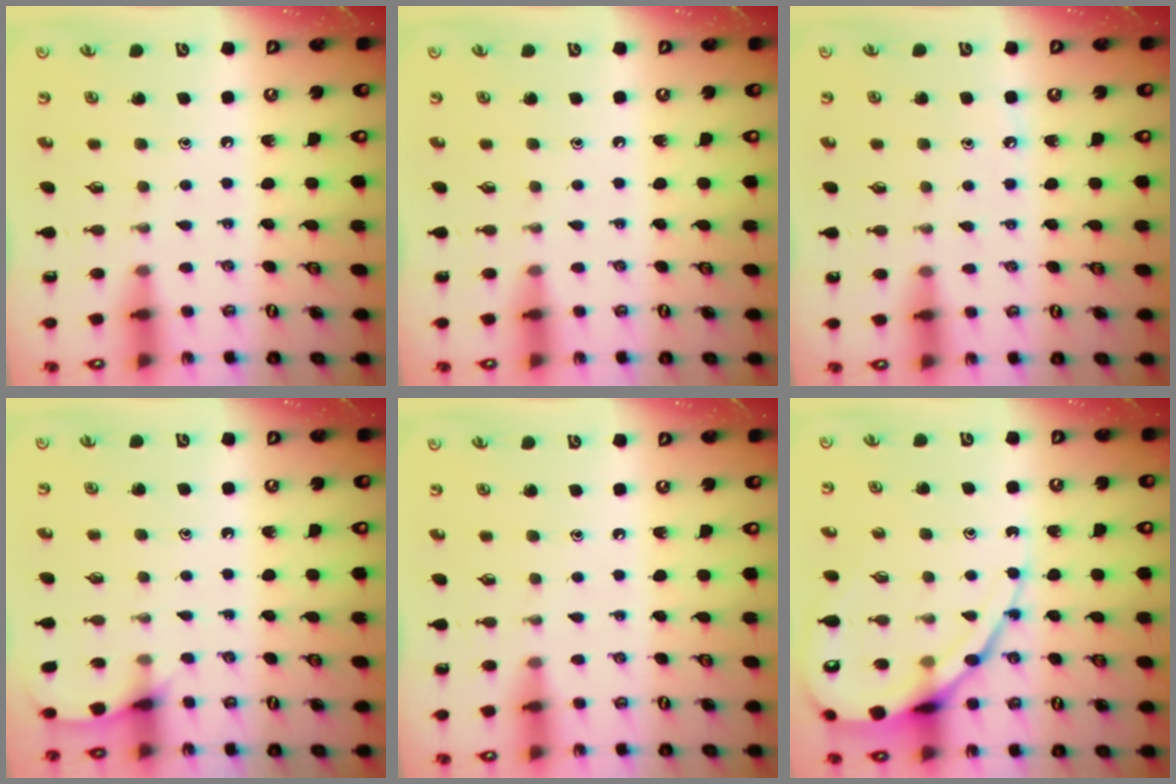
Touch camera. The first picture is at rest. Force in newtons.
{"total": 0.0}
{"total": 6.2, "press": 6.2, "slide": 0.7}
{"total": 4.5, "press": 4.5, "slide": 0.4}
{"total": 0.0}
{"total": 12.5, "press": 12.4, "slide": 1.2}